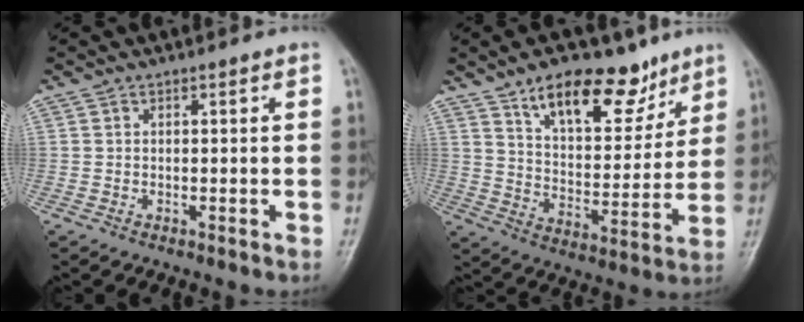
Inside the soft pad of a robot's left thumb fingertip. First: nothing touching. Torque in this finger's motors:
{"motor_torque": [0.18, 0.23, 0.13, -0.33, 0.13]}